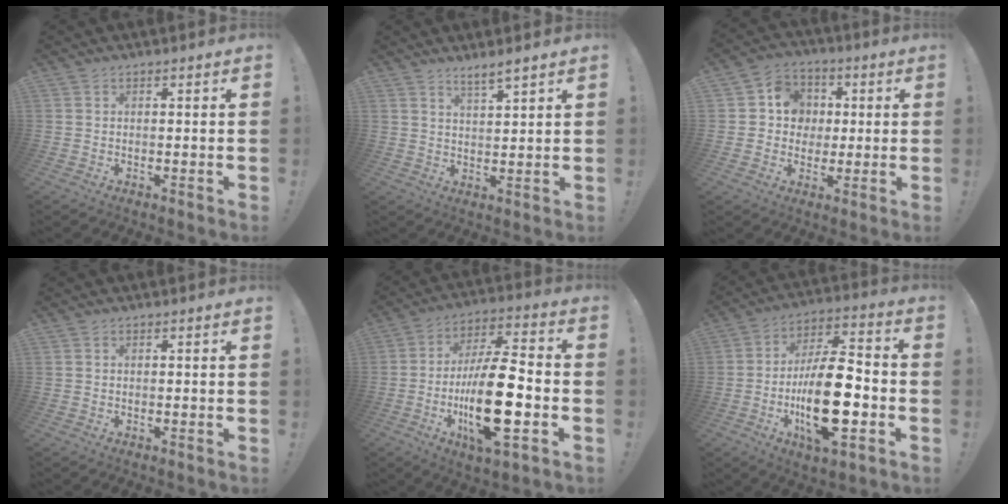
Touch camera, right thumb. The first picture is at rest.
{"total": 4.3, "force": [3.6, 0.3, 2.3], "torque": [-0.041, -0.022, 0.062]}
{"total": 9.4, "force": [0.7, 9.0, 2.6], "torque": [-0.029, 0.002, 0.020]}
{"total": 0.0}
{"total": 21.6, "force": [-5.0, 6.7, 20.0], "torque": [-0.371, 0.006, -0.081]}
{"total": 20.4, "force": [-5.3, 8.5, 17.8], "torque": [-0.314, 0.014, -0.084]}